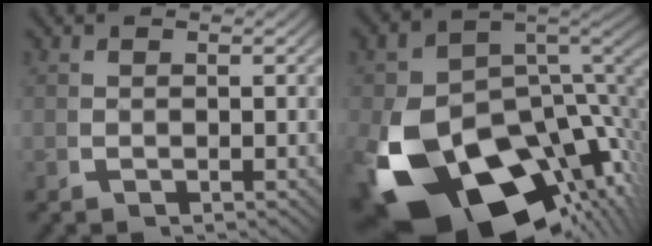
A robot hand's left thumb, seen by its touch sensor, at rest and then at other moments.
{"total": 26.5, "force": [-8.7, 16.7, 18.6], "torque": [-0.334, -0.099, -0.100]}